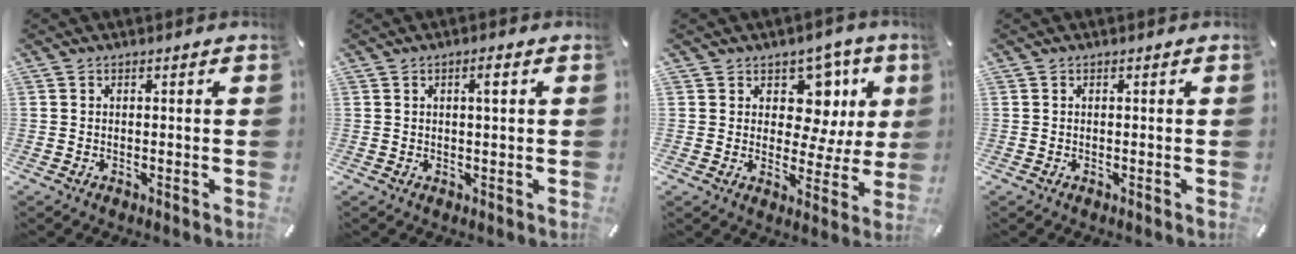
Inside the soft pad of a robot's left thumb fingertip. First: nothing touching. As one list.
[{"total": 2.4, "force": [0.8, 0.5, 2.1], "torque": [-0.044, 0.004, 0.011]}, {"total": 12.7, "force": [5.4, 9.2, 6.9], "torque": [-0.080, -0.036, 0.097]}, {"total": 0.0}]